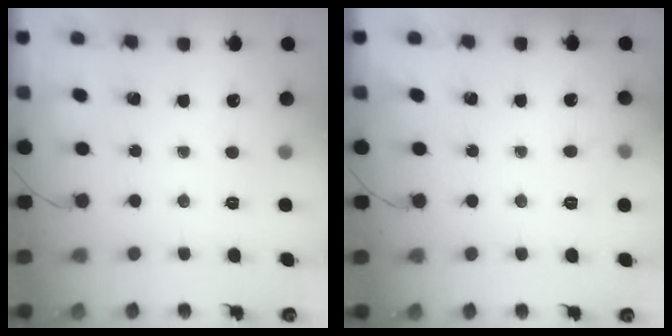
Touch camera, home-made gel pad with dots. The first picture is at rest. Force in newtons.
{"total": 5.9, "press": 5.7, "slide": 1.2}